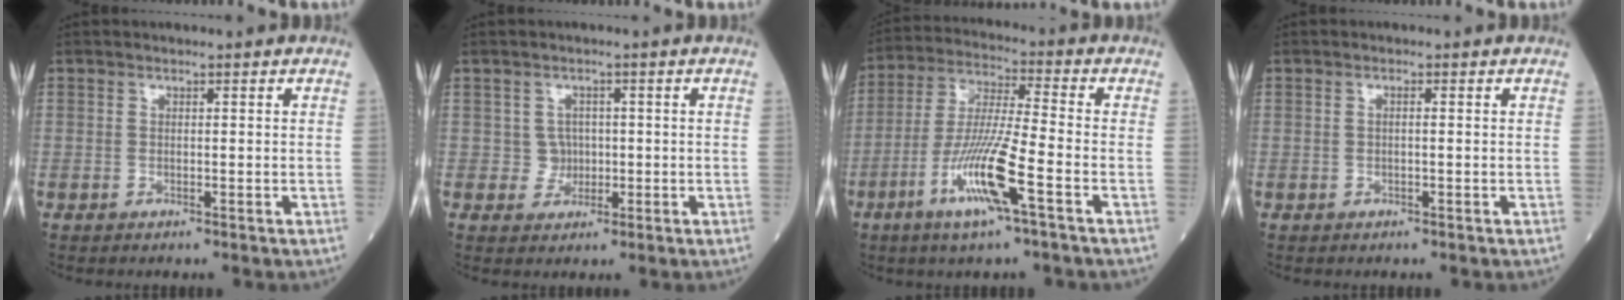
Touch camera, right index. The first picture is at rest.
{"total": 2.6, "force": [0.0, 2.6, 0.5], "torque": [-0.002, 0.005, 0.000]}
{"total": 12.2, "force": [-5.2, 0.1, 11.0], "torque": [-0.223, -0.014, -0.102]}
{"total": 0.9, "force": [0.1, 0.1, 0.9], "torque": [-0.019, 0.002, 0.001]}